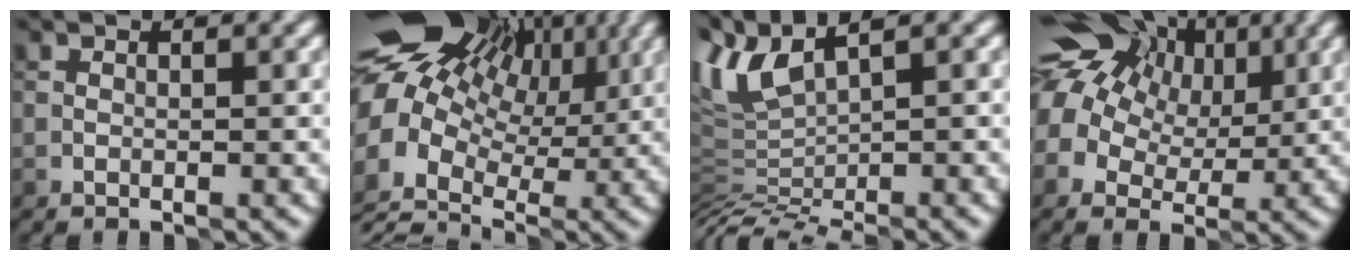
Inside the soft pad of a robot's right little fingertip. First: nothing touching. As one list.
[{"total": 14.2, "force": [1.2, 10.5, 9.5], "torque": [-0.203, 0.018, 0.035]}, {"total": 4.7, "force": [0.5, 1.4, 4.5], "torque": [-0.082, 0.000, 0.014]}, {"total": 15.5, "force": [6.4, 11.5, 8.2], "torque": [-0.184, 0.055, 0.098]}]